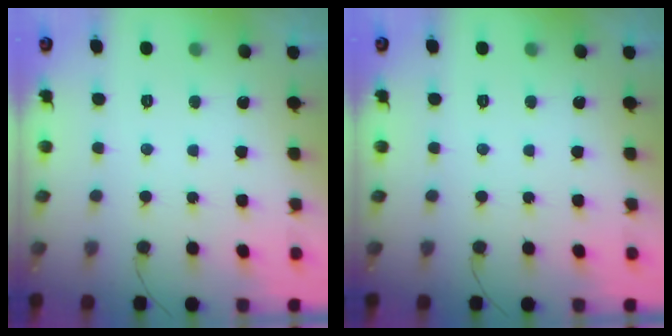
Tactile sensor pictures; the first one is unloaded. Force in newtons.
{"total": 0.0}